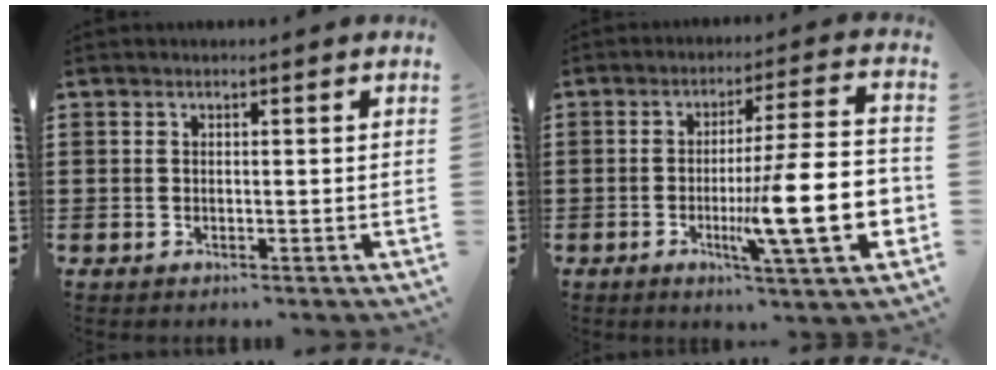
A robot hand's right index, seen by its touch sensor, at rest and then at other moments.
{"total": 16.4, "force": [-3.7, 2.5, 15.7], "torque": [-0.243, -0.015, -0.060]}